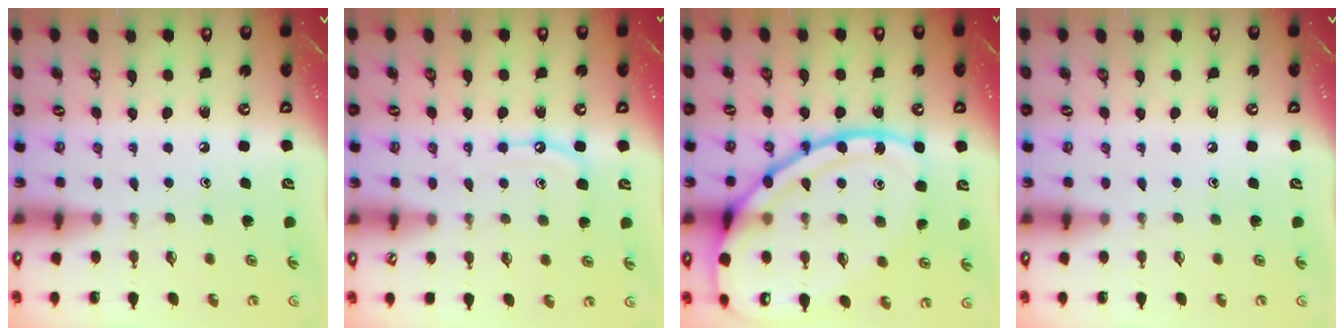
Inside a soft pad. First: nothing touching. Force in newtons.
{"total": 8.0, "press": 7.9, "slide": 0.9}
{"total": 22.5, "press": 22.4, "slide": 2.1}
{"total": 0.0}